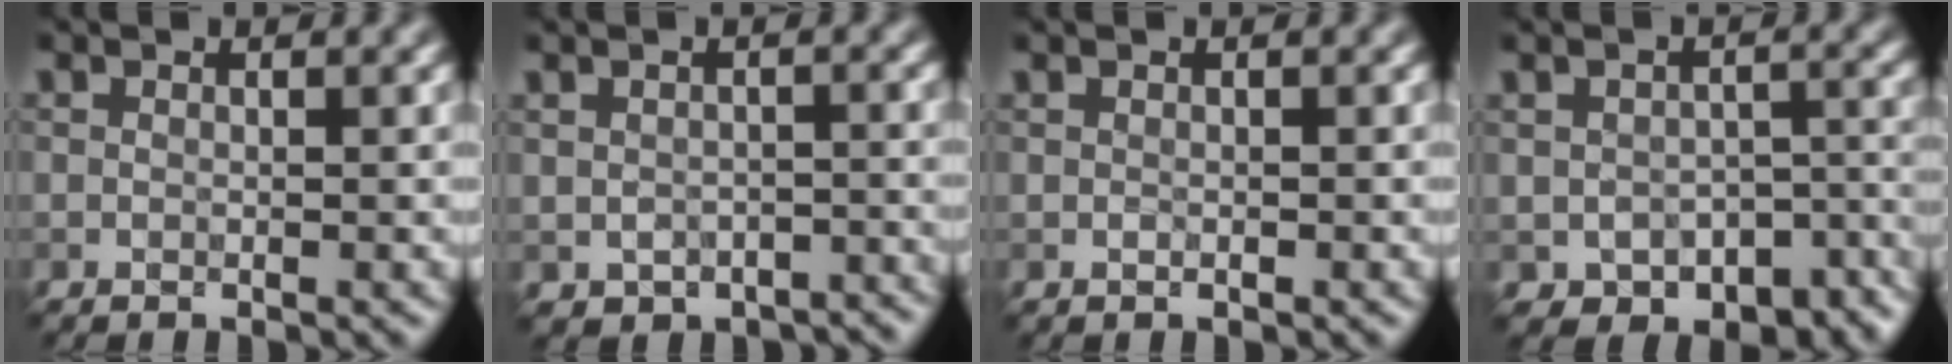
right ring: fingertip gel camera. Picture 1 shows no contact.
{"total": 2.8, "force": [-2.1, 1.7, 0.8], "torque": [-0.005, -0.015, -0.025]}
{"total": 0.0}
{"total": 6.4, "force": [-4.5, 3.6, 2.7], "torque": [-0.031, -0.025, -0.051]}